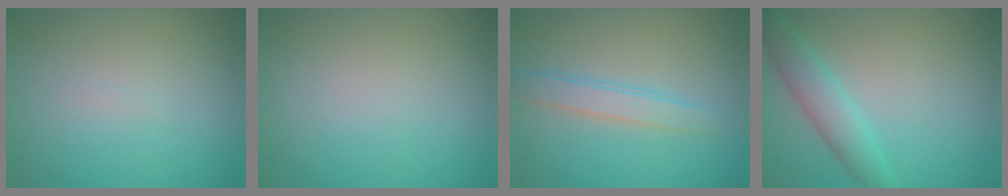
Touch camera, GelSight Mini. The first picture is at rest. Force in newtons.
{"total": 0.0}
{"total": 2.4, "press": 2.4, "slide": 0.1}
{"total": 3.3, "press": 3.3, "slide": 0.1}